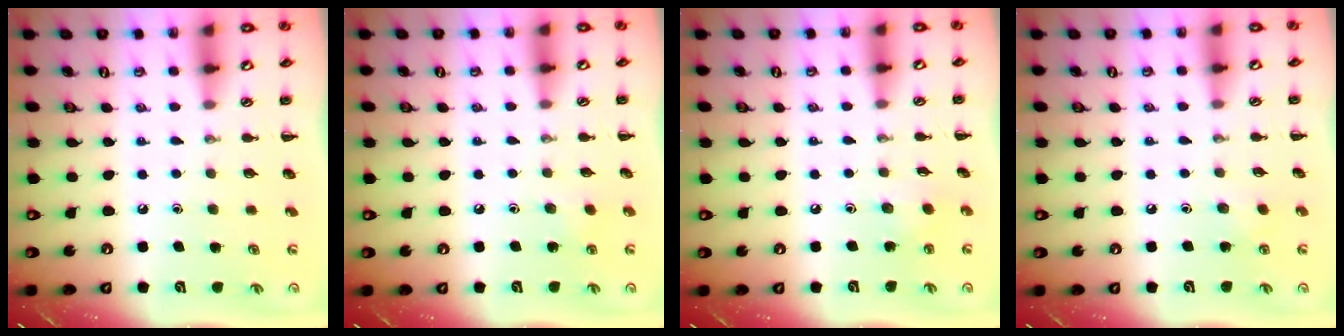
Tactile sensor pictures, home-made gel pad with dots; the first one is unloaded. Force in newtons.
{"total": 5.8, "press": 5.7, "slide": 1.3}
{"total": 2.9, "press": 2.8, "slide": 0.6}
{"total": 4.5, "press": 4.4, "slide": 1.1}